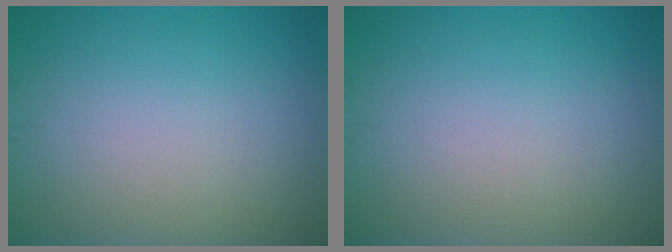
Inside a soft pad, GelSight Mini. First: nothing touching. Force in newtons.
{"total": 0.0}